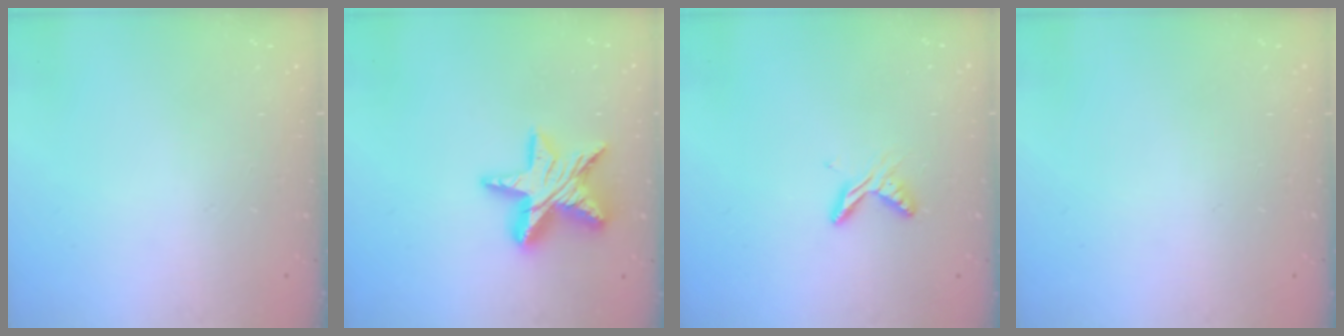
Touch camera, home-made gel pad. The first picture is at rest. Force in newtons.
{"total": 15.5, "press": 15.4, "slide": 1.1}
{"total": 6.1, "press": 6.1, "slide": 0.7}
{"total": 0.0}